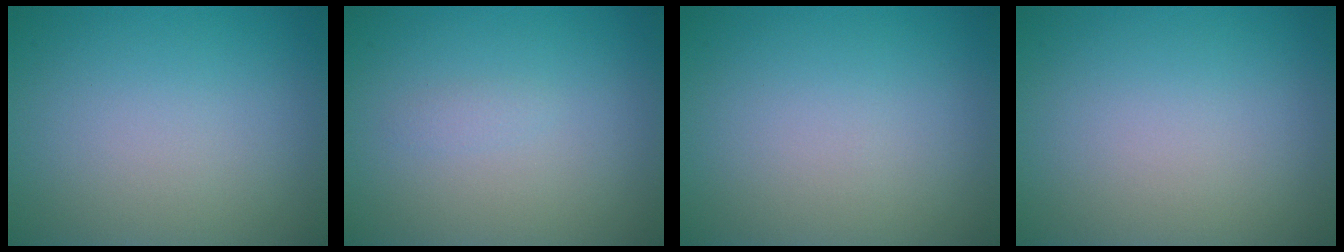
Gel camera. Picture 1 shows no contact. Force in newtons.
{"total": 0.6, "press": 0.6, "slide": 0.1}
{"total": 0.0}
{"total": 0.0}